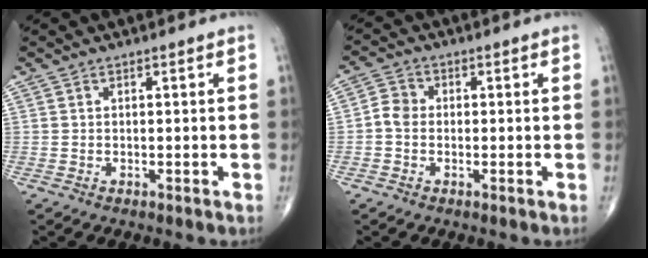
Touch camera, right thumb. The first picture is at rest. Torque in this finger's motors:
{"motor_torque": [-0.02, 0.07, 0.12, -0.04, 0.03]}